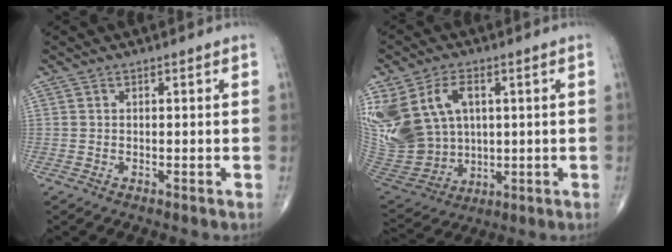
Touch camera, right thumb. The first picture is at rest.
{"total": 19.1, "force": [5.0, 13.9, 12.1], "torque": [-0.266, -0.001, 0.122]}